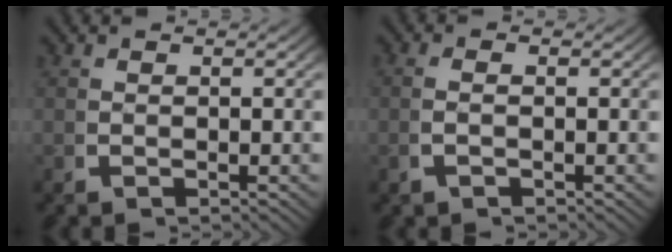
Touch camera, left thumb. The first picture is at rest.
{"total": 0.9, "force": [-0.7, 0.1, 0.7], "torque": [-0.021, 0.000, -0.008]}